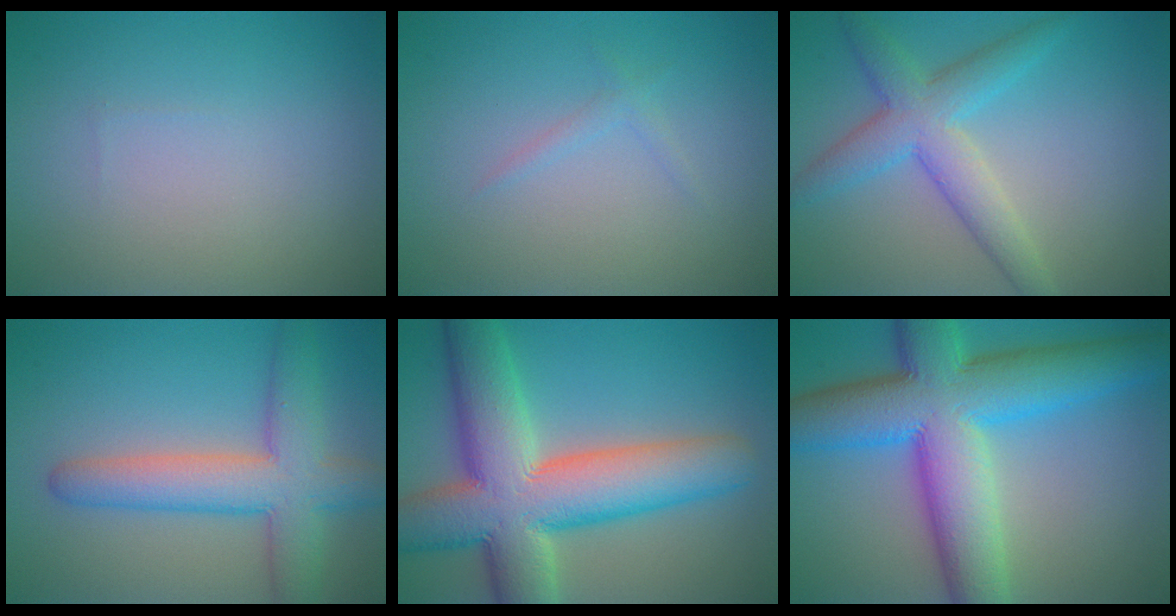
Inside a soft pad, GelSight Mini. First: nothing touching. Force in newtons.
{"total": 0.8, "press": 0.8, "slide": 0.0}
{"total": 5.1, "press": 5.1, "slide": 0.1}
{"total": 6.7, "press": 6.7, "slide": 0.3}
{"total": 13.1, "press": 13.1, "slide": 1.0}
{"total": 13.1, "press": 13.1, "slide": 0.2}